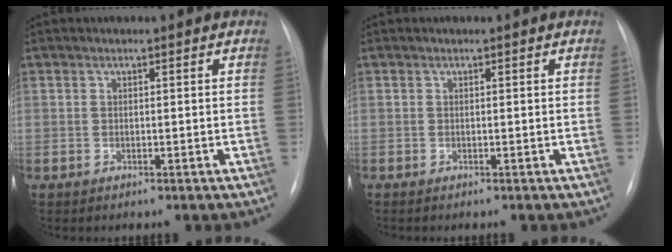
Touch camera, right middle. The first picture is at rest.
{"total": 0.0}